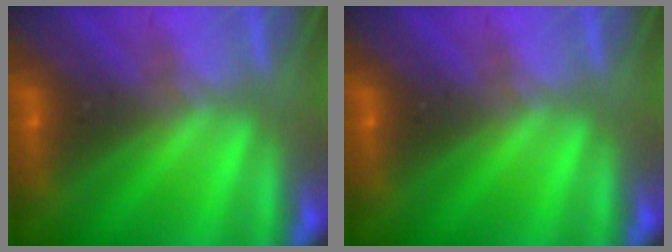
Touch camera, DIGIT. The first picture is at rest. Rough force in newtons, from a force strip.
{"total": 0.0}